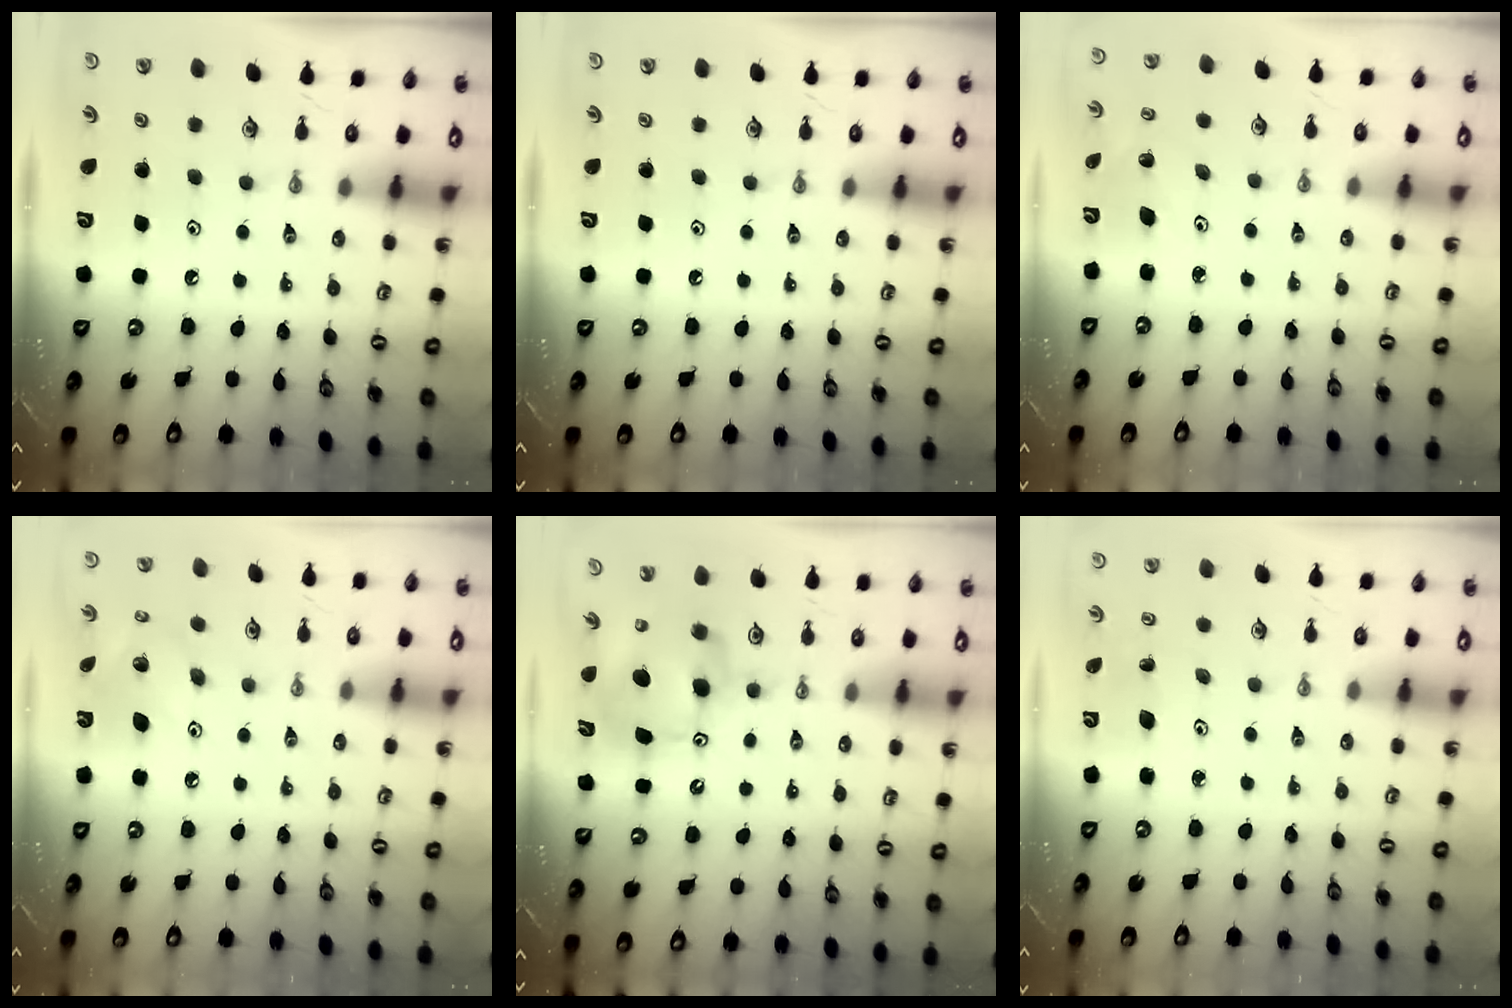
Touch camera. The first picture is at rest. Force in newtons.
{"total": 0.0}
{"total": 3.2, "press": 3.0, "slide": 1.2}
{"total": 9.7, "press": 9.7, "slide": 0.4}
{"total": 9.5, "press": 9.4, "slide": 0.9}
{"total": 4.2, "press": 4.1, "slide": 0.5}